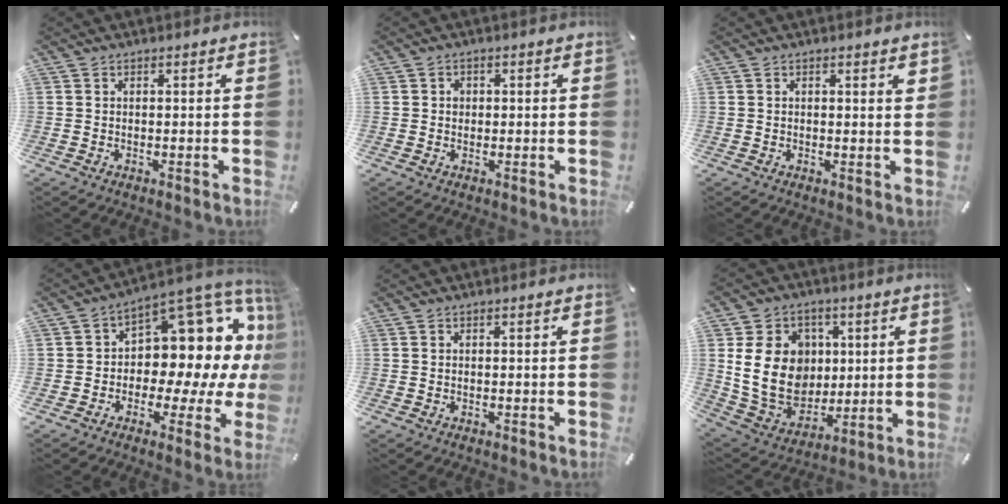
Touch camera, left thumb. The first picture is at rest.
{"total": 1.5, "force": [0.0, 1.4, 0.6], "torque": [-0.006, 0.003, -0.004]}
{"total": 1.3, "force": [0.6, 0.3, 1.1], "torque": [-0.014, -0.001, 0.008]}
{"total": 13.2, "force": [5.2, 8.7, 8.4], "torque": [-0.093, -0.079, 0.083]}
{"total": 0.0}
{"total": 17.8, "force": [2.5, 14.9, 9.4], "torque": [-0.179, -0.013, 0.052]}